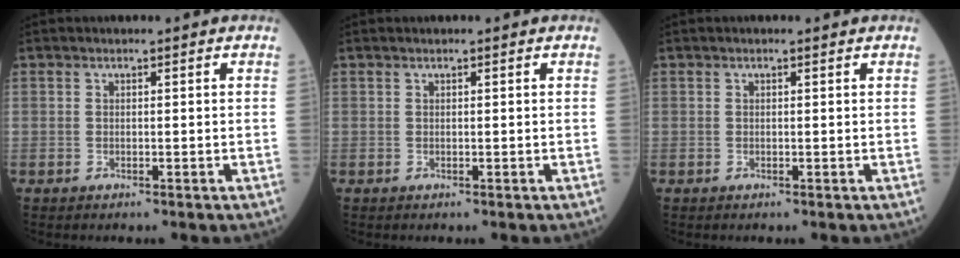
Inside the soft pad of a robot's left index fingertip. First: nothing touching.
{"total": 0.0}
{"total": 0.0}